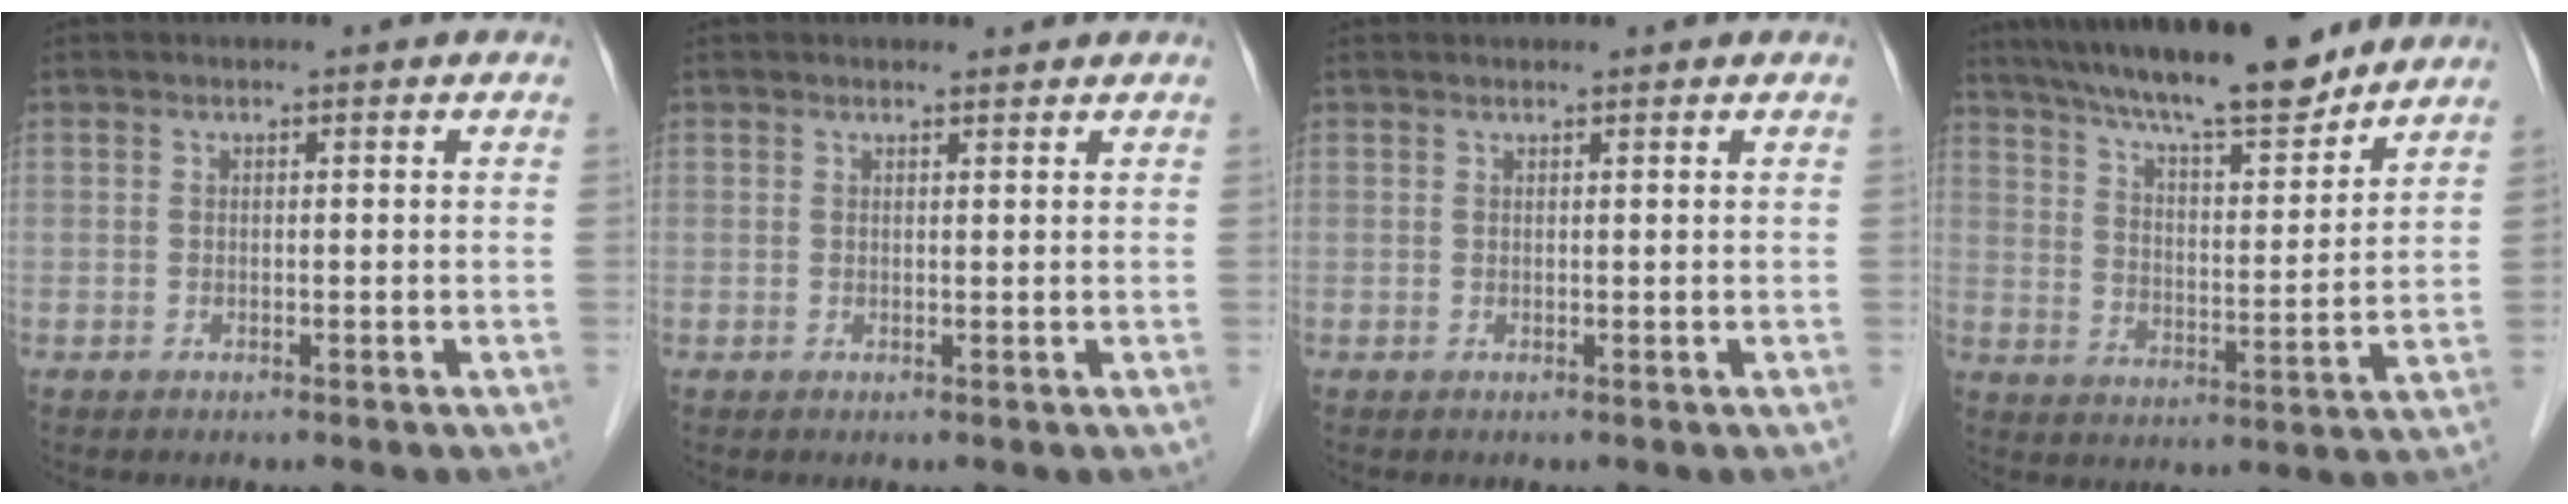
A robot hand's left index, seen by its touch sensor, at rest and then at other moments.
{"total": 1.1, "force": [1.1, 0.1, 0.1], "torque": [-0.009, 0.000, 0.018]}
{"total": 1.0, "force": [1.0, 0.0, 0.2], "torque": [-0.007, 0.013, 0.018]}
{"total": 16.3, "force": [14.1, 2.0, 7.9], "torque": [-0.132, 0.009, 0.227]}